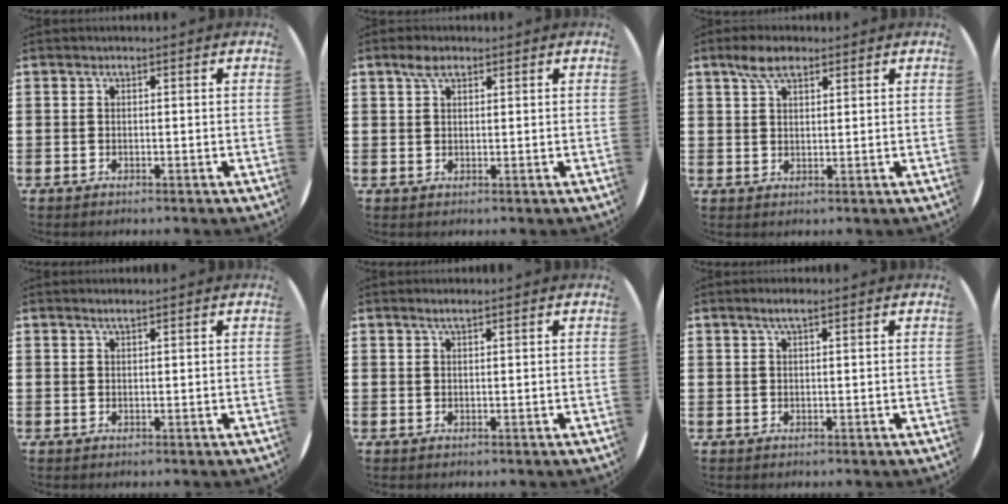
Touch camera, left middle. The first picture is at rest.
{"total": 2.6, "force": [1.7, 1.2, 1.5], "torque": [-0.024, 0.004, 0.029]}
{"total": 4.4, "force": [3.1, 1.8, 2.5], "torque": [-0.047, 0.005, 0.054]}
{"total": 1.0, "force": [0.9, 0.0, 0.4], "torque": [-0.009, 0.001, 0.016]}
{"total": 1.1, "force": [0.9, 0.0, 0.7], "torque": [-0.013, 0.003, 0.016]}
{"total": 1.6, "force": [1.1, 0.1, 1.2], "torque": [-0.023, 0.004, 0.018]}